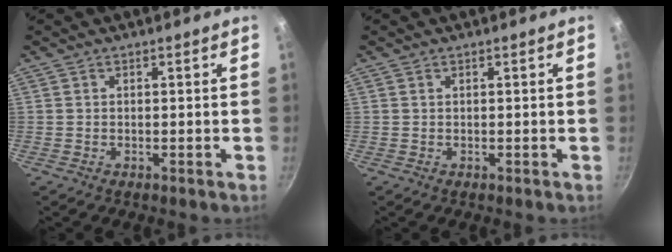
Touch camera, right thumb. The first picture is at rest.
{"total": 0.0}